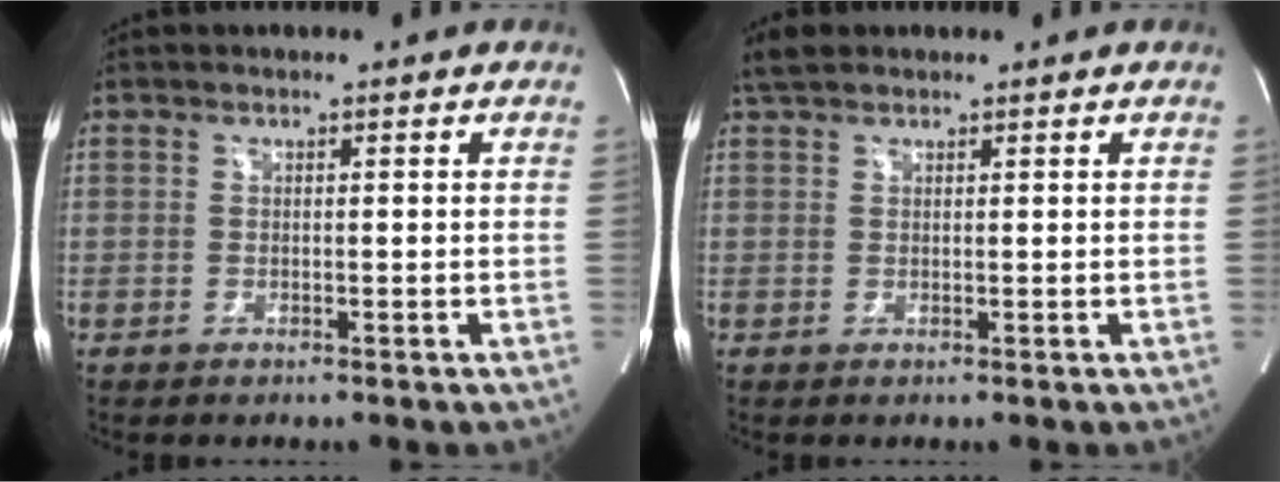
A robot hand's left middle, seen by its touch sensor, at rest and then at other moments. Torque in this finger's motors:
{"motor_torque": [0.22, -0.19, -0.06, 0.00]}